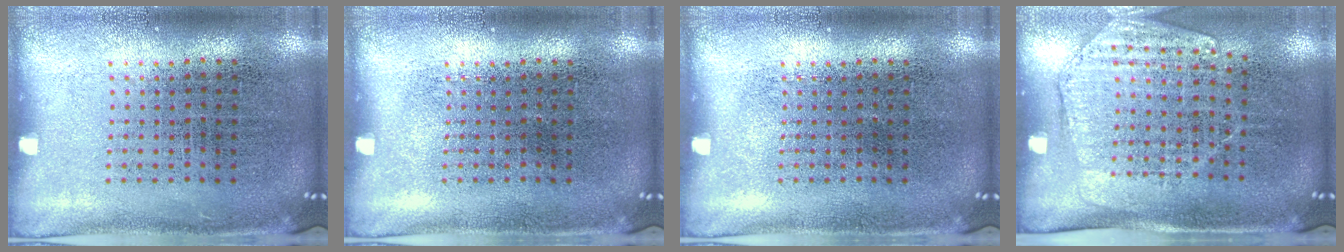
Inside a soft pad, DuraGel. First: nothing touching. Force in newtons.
{"total": 0.0}
{"total": 0.0}
{"total": 1.6, "press": 1.4, "slide": 0.8}